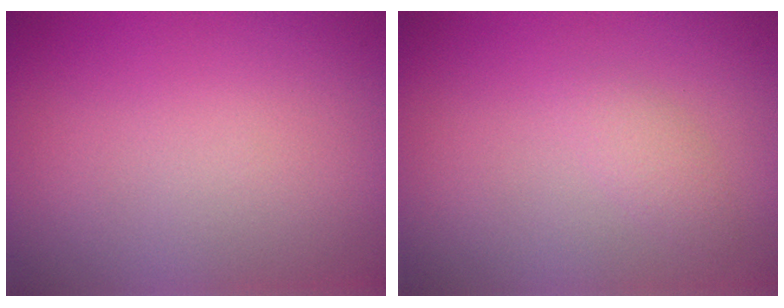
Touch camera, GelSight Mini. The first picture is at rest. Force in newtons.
{"total": 1.1, "press": 1.1, "slide": 0.0}